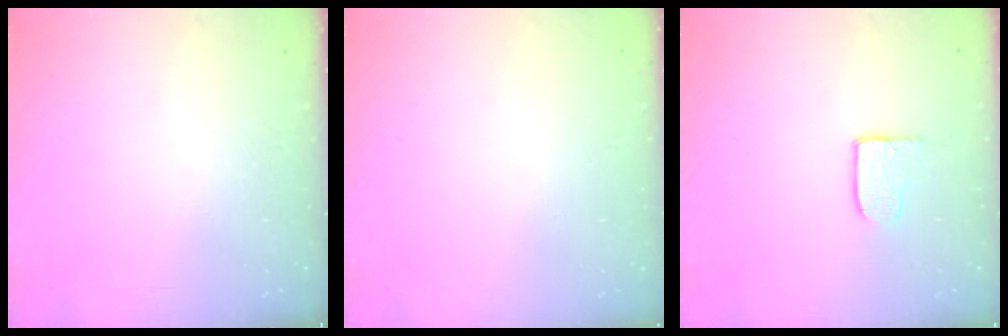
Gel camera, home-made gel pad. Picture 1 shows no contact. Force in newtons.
{"total": 0.0}
{"total": 3.9, "press": 3.9, "slide": 0.4}